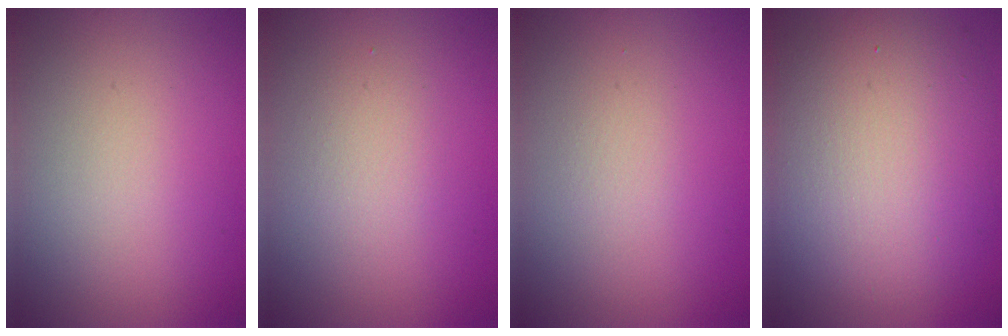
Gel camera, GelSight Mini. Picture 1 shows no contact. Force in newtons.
{"total": 1.6, "press": 1.6, "slide": 0.1}
{"total": 0.7, "press": 0.7, "slide": 0.1}
{"total": 10.7, "press": 10.7, "slide": 0.7}